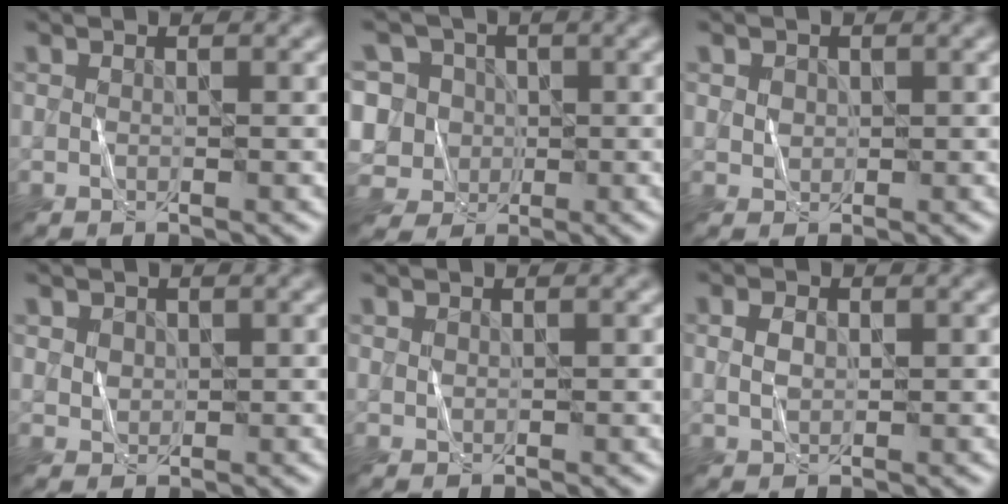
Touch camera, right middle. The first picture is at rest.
{"total": 8.6, "force": [1.7, 7.8, 3.4], "torque": [-0.072, 0.034, -0.005]}
{"total": 1.2, "force": [0.7, 1.0, 0.2], "torque": [0.000, -0.004, 0.016]}
{"total": 1.5, "force": [0.9, 1.1, 0.3], "torque": [-0.007, -0.004, 0.027]}
{"total": 0.6, "force": [0.5, 0.3, -0.1], "torque": [0.002, -0.001, 0.009]}
{"total": 1.6, "force": [0.5, 1.1, 1.0], "torque": [-0.022, 0.004, 0.007]}